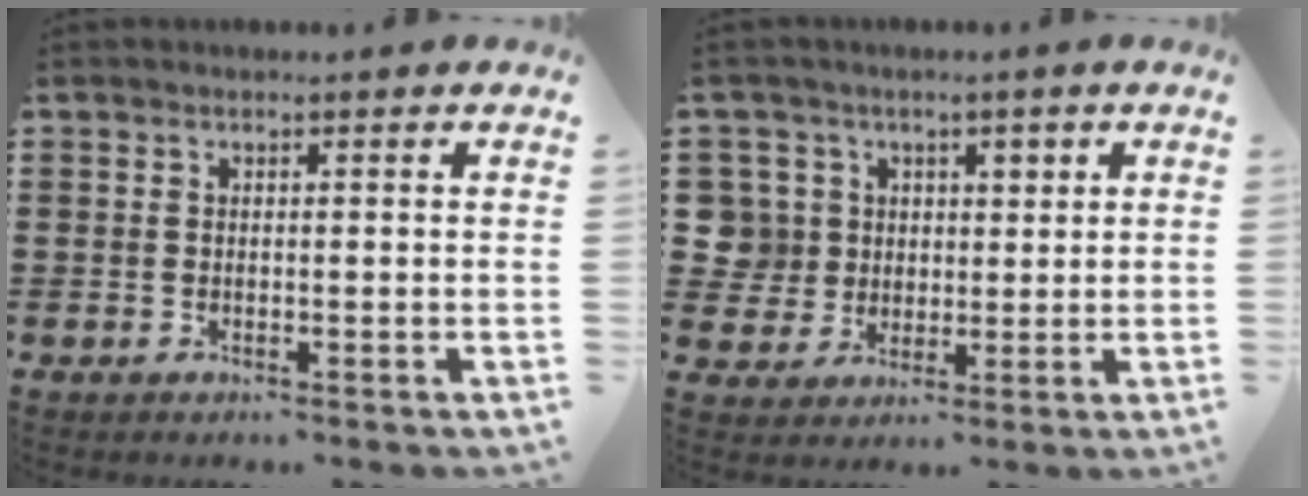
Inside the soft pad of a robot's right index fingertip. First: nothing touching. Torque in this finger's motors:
{"motor_torque": [0.28, 0.37, 0.00, 0.01]}